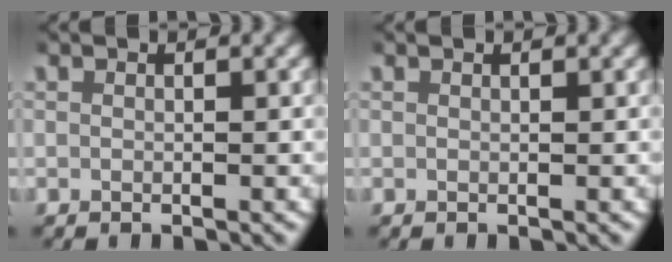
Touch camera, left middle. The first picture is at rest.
{"total": 0.0}